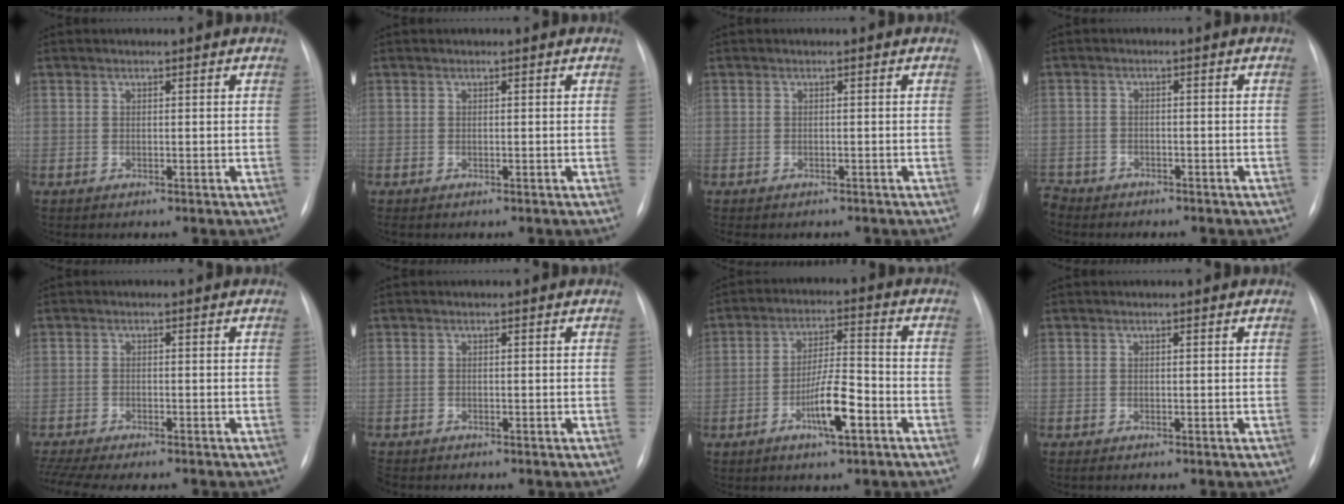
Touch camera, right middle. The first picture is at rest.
{"total": 0.0}
{"total": 3.0, "force": [-2.6, 1.3, 1.0], "torque": [-0.010, -0.003, -0.029]}
{"total": 7.1, "force": [-5.9, 3.5, 2.0], "torque": [-0.046, 0.001, -0.085]}
{"total": 10.3, "force": [-8.8, 2.3, 4.9], "torque": [-0.090, -0.001, -0.129]}
{"total": 1.3, "force": [-1.1, 0.5, 0.3], "torque": [-0.005, -0.002, -0.018]}
{"total": 7.5, "force": [-3.4, 1.2, 6.6], "torque": [-0.126, 0.003, -0.060]}
{"total": 0.0}